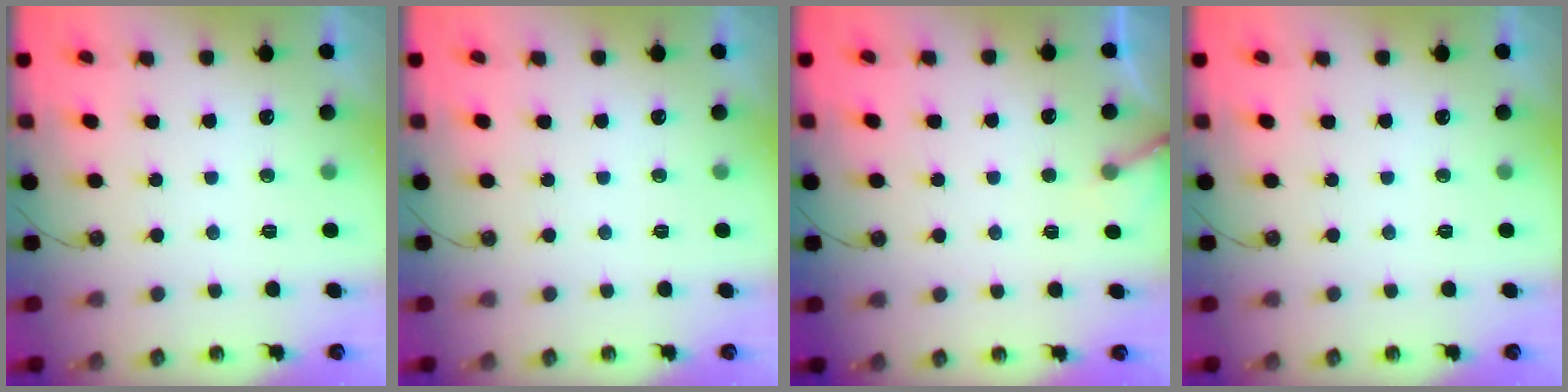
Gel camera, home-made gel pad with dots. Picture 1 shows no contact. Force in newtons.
{"total": 0.0}
{"total": 5.2, "press": 5.2, "slide": 0.4}
{"total": 0.0}